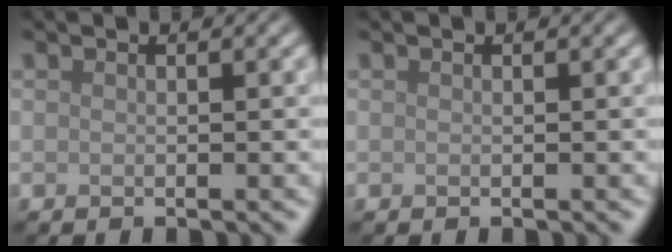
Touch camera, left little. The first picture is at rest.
{"total": 0.0}